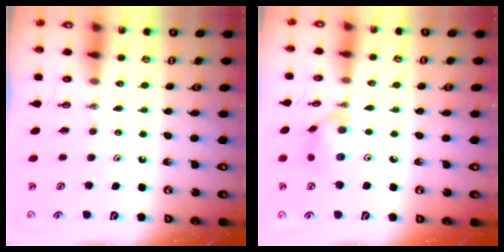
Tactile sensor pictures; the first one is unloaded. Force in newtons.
{"total": 8.5, "press": 8.4, "slide": 0.4}